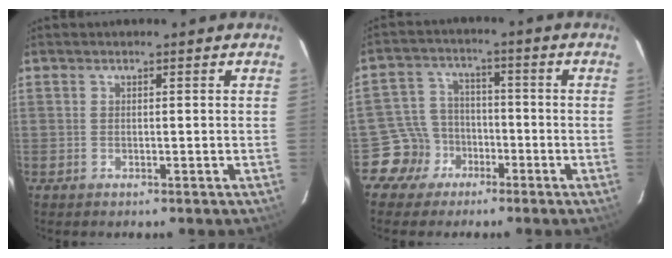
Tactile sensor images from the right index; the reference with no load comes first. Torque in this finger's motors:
{"motor_torque": [-0.11, -0.04, -0.99, -0.21]}